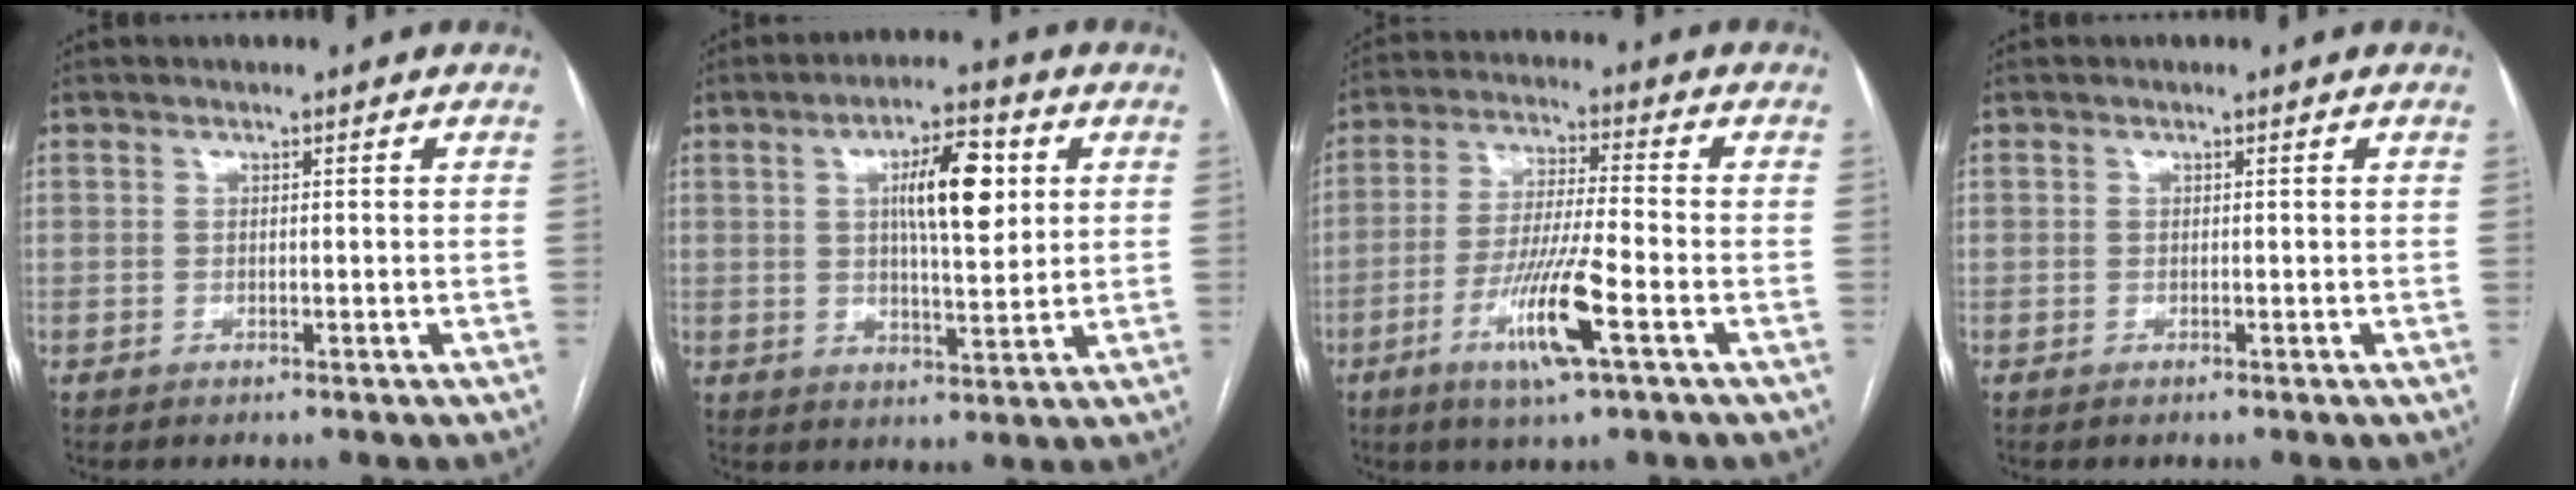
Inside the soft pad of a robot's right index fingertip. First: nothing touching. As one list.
[{"total": 9.8, "force": [2.6, 2.5, 9.1], "torque": [-0.151, 0.011, 0.044]}, {"total": 10.9, "force": [-4.5, 0.1, 9.9], "torque": [-0.194, -0.016, -0.086]}, {"total": 0.0}]